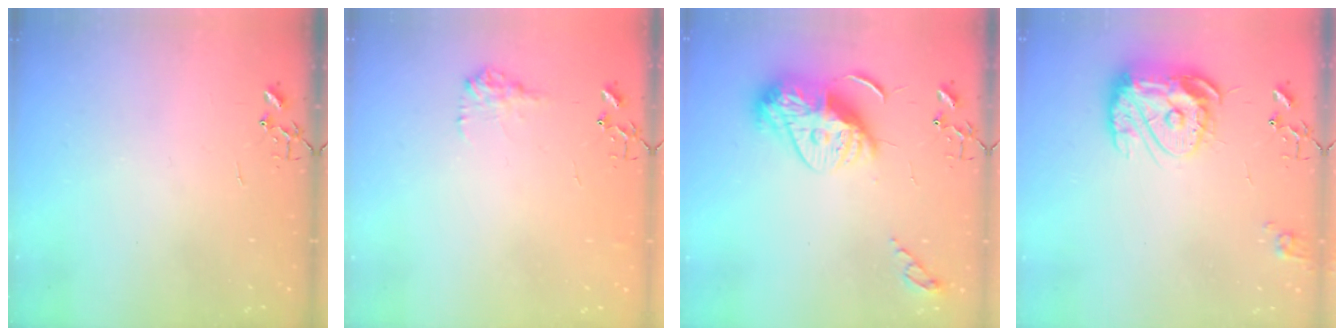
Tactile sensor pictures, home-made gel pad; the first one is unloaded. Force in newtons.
{"total": 8.9, "press": 8.9, "slide": 0.3}
{"total": 16.0, "press": 16.0, "slide": 0.9}
{"total": 15.4, "press": 15.3, "slide": 1.3}